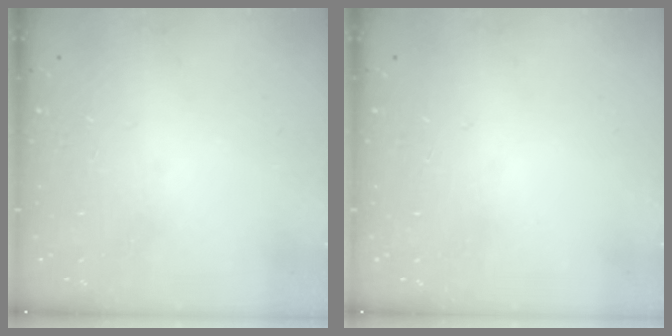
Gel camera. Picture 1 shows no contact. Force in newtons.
{"total": 0.0}